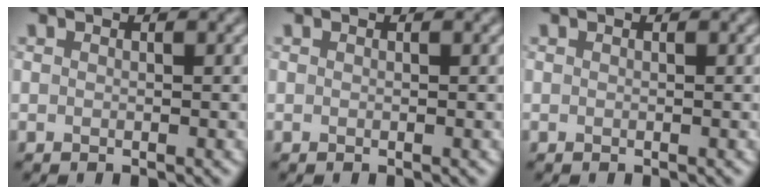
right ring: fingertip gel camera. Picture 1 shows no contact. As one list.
[{"total": 0.0}, {"total": 0.0}]